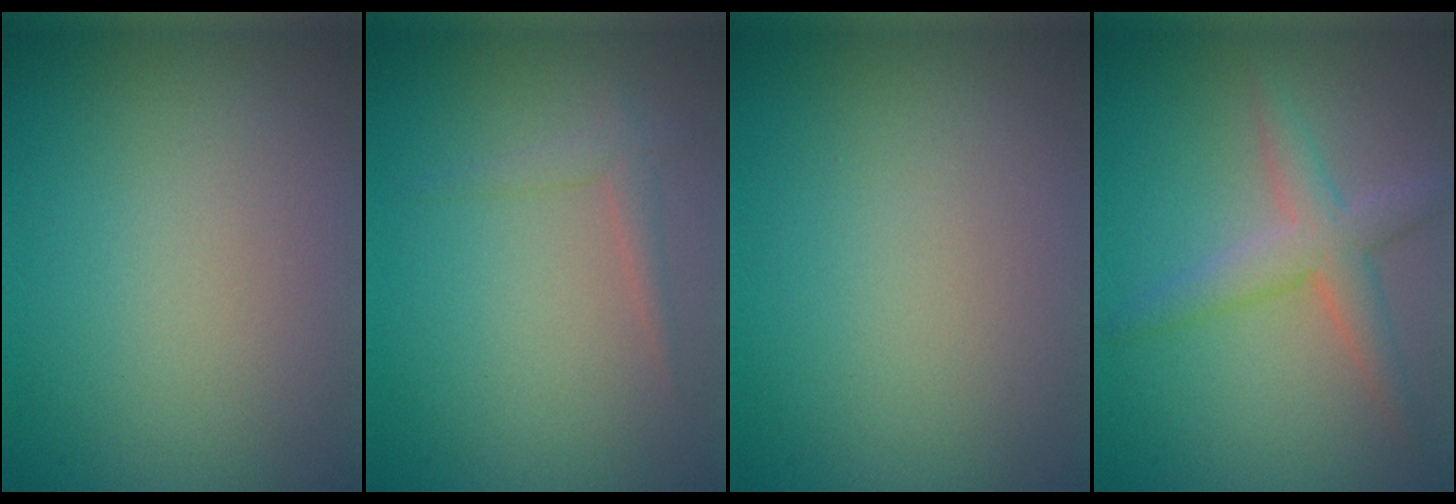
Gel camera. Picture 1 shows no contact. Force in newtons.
{"total": 1.4, "press": 1.4, "slide": 0.1}
{"total": 0.0}
{"total": 3.5, "press": 3.5, "slide": 0.2}